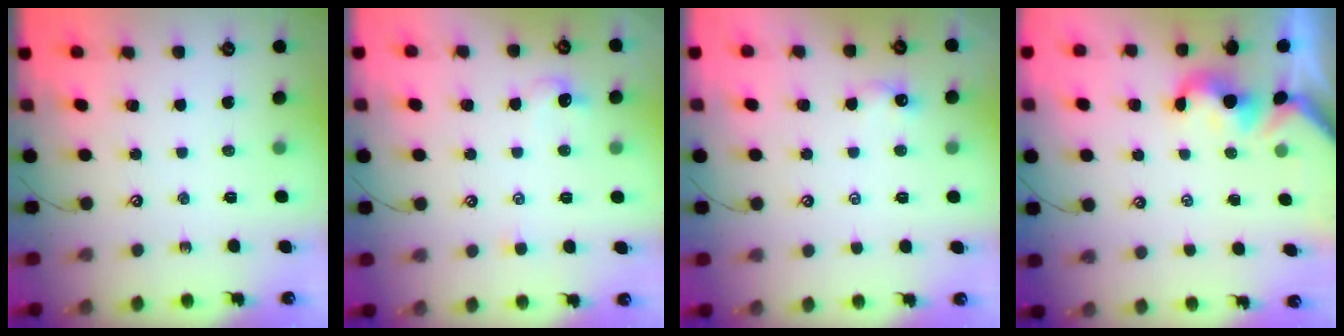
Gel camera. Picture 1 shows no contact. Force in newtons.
{"total": 0.6, "press": 0.1, "slide": 0.6}
{"total": 0.6, "press": 0.3, "slide": 0.6}
{"total": 1.1, "press": 1.0, "slide": 0.4}